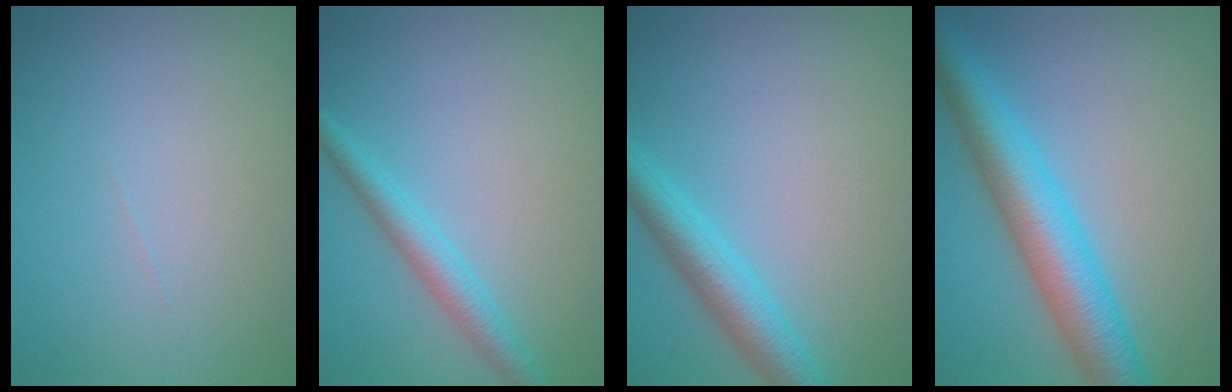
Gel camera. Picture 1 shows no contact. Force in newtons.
{"total": 2.9, "press": 2.9, "slide": 0.1}
{"total": 4.0, "press": 4.0, "slide": 0.1}
{"total": 7.5, "press": 7.5, "slide": 0.1}